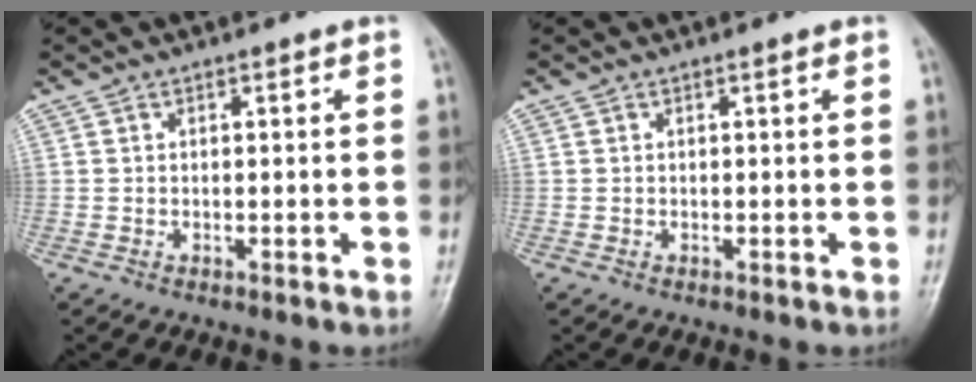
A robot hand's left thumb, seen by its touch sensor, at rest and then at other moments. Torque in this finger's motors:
{"motor_torque": [0.00, 0.00, -0.02, -0.01, 0.00]}